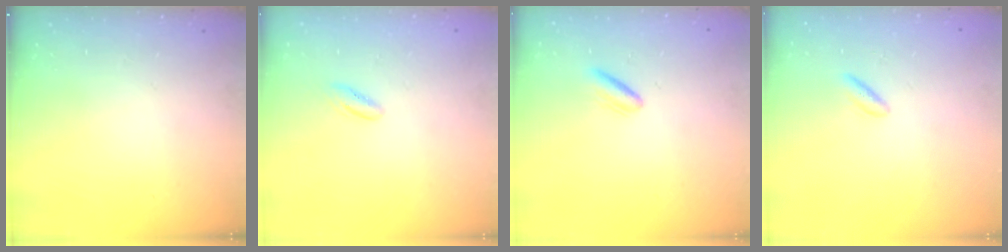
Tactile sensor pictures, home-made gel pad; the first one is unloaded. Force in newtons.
{"total": 2.6, "press": 2.5, "slide": 0.6}
{"total": 2.5, "press": 2.4, "slide": 0.9}
{"total": 1.7, "press": 1.3, "slide": 1.1}